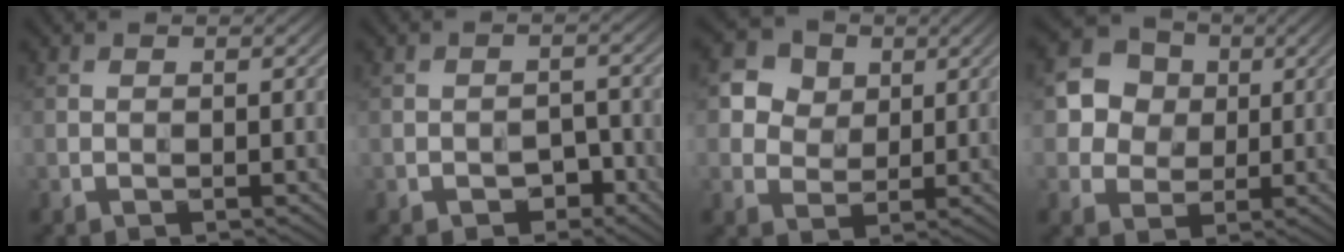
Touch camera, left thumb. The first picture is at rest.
{"total": 2.7, "force": [-1.7, 1.6, 1.5], "torque": [-0.019, 0.005, -0.026]}
{"total": 6.3, "force": [2.5, 5.2, 2.5], "torque": [-0.082, -0.001, 0.043]}
{"total": 6.5, "force": [1.4, 5.8, 2.5], "torque": [-0.072, 0.015, 0.010]}